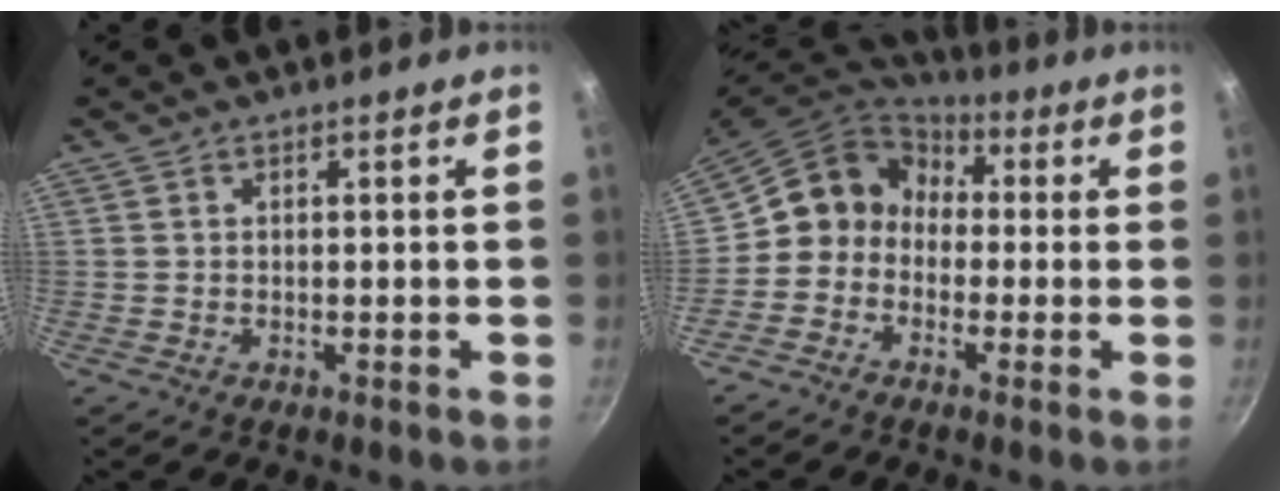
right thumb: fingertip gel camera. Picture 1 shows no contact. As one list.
[{"total": 10.5, "force": [-0.2, 9.3, 4.9], "torque": [-0.059, 0.043, -0.033]}]